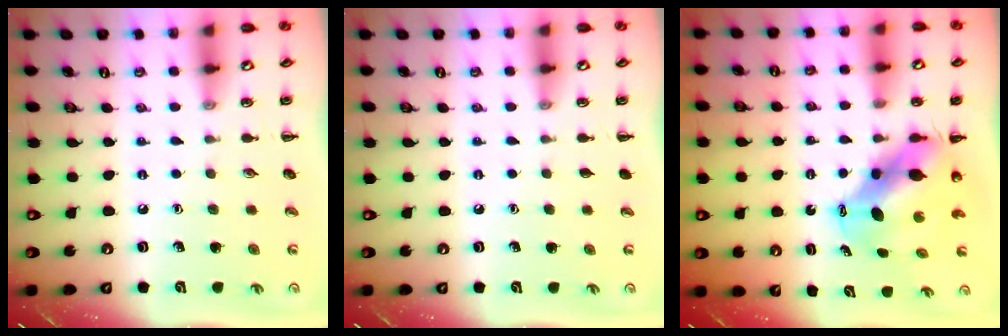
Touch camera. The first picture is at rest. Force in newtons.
{"total": 0.0}
{"total": 8.5, "press": 8.2, "slide": 1.9}